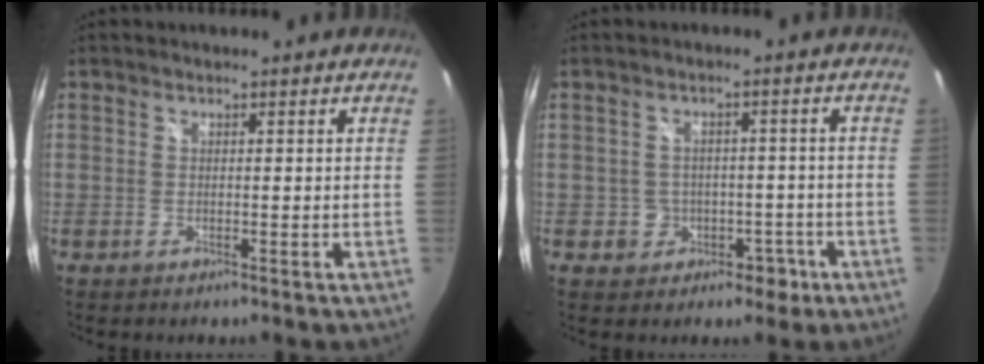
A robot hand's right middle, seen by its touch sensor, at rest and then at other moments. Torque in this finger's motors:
{"motor_torque": [0.19, -0.09, 0.01, 0.00]}